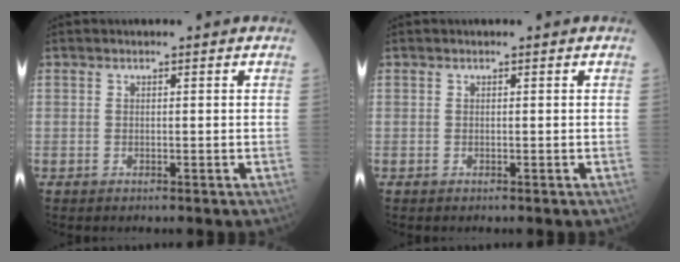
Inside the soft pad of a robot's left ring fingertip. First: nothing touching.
{"total": 0.0}